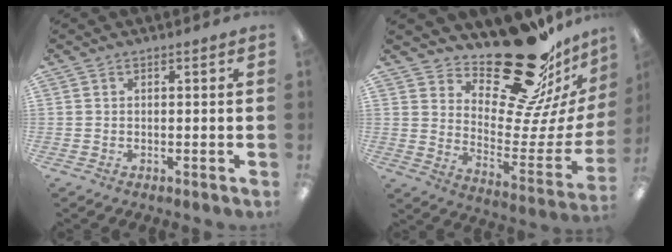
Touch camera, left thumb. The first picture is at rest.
{"total": 26.7, "force": [19.8, 10.3, 14.6], "torque": [-0.195, -0.138, 0.333]}